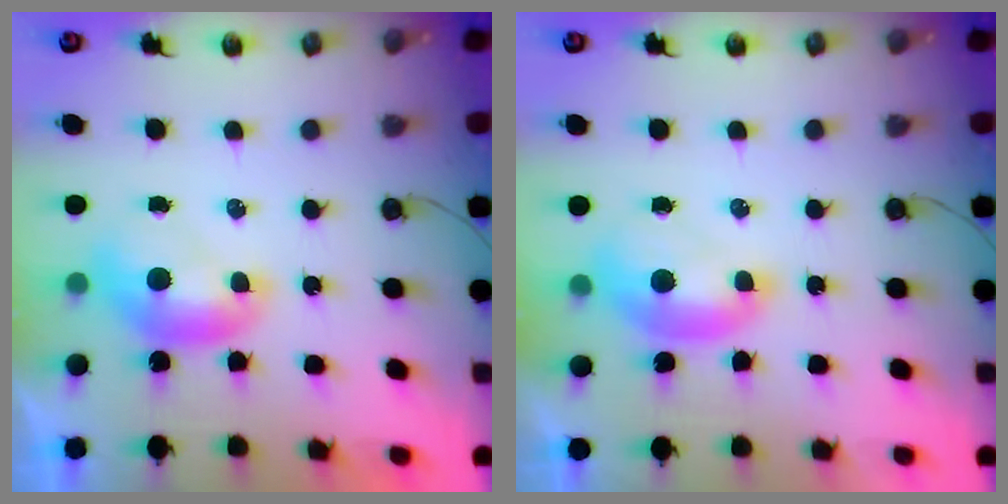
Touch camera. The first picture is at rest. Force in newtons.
{"total": 1.7, "press": 1.6, "slide": 0.6}